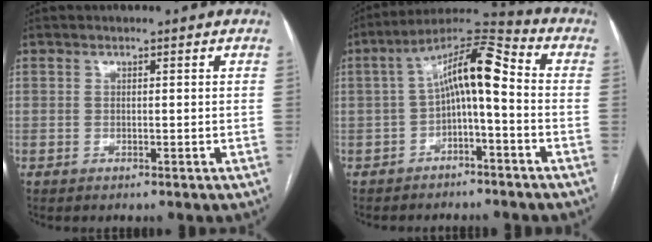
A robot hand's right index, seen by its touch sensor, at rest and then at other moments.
{"total": 10.4, "force": [-0.5, 2.3, 10.1], "torque": [-0.172, 0.047, -0.010]}